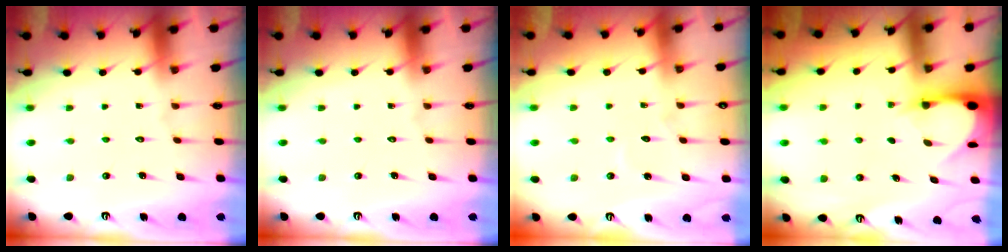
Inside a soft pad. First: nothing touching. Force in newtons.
{"total": 0.0}
{"total": 5.0, "press": 4.9, "slide": 0.4}
{"total": 3.1, "press": 3.1, "slide": 0.2}